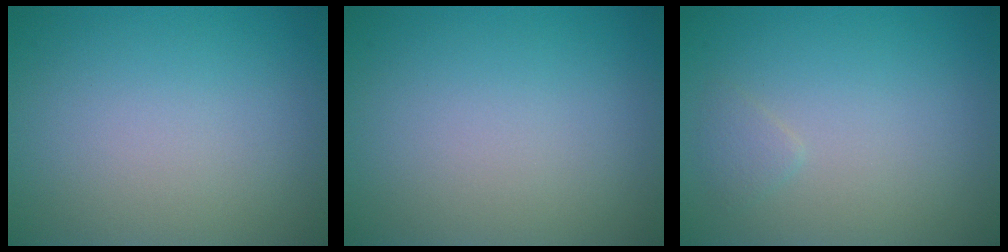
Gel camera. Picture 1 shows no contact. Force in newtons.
{"total": 0.0}
{"total": 0.8, "press": 0.8, "slide": 0.1}